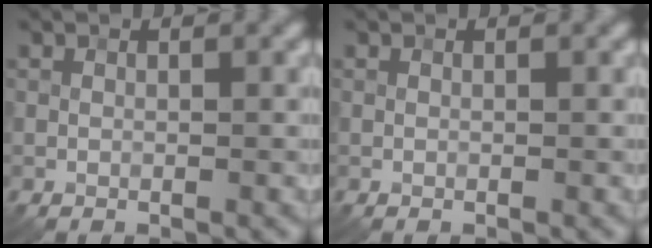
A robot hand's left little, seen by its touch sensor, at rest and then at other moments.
{"total": 0.0}